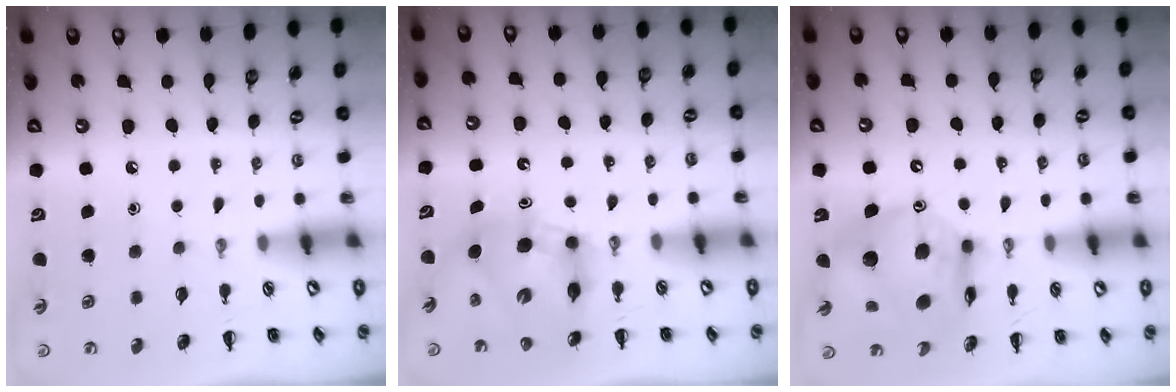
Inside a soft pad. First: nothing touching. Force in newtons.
{"total": 8.4, "press": 8.1, "slide": 2.2}
{"total": 13.1, "press": 12.5, "slide": 3.9}